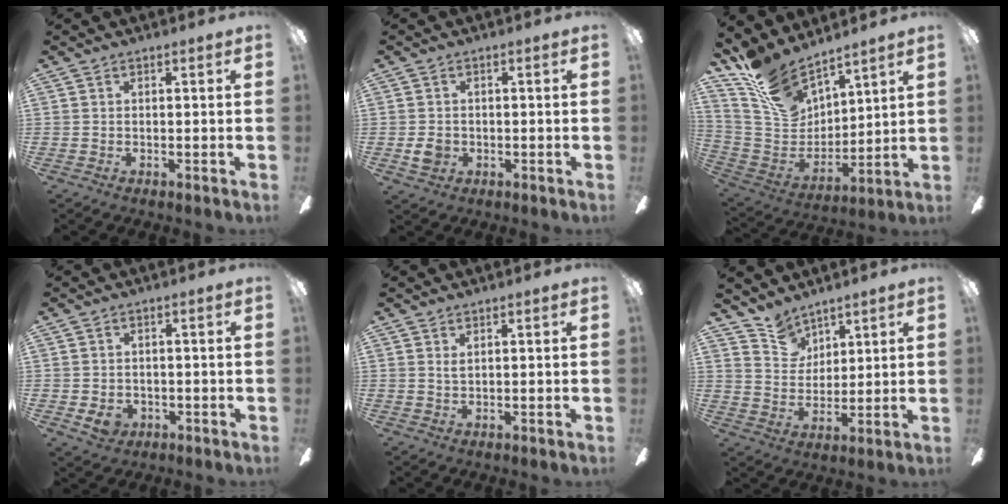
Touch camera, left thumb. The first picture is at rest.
{"total": 3.2, "force": [-0.4, 2.7, 1.6], "torque": [-0.027, 0.000, -0.008]}
{"total": 16.3, "force": [13.1, 7.1, 6.5], "torque": [-0.147, -0.082, 0.247]}
{"total": 3.4, "force": [-0.8, 2.7, 1.9], "torque": [-0.038, -0.003, -0.016]}
{"total": 1.4, "force": [1.0, 0.4, 0.8], "torque": [-0.019, 0.001, 0.019]}
{"total": 8.2, "force": [6.9, 4.5, 0.5], "torque": [-0.029, -0.041, 0.136]}